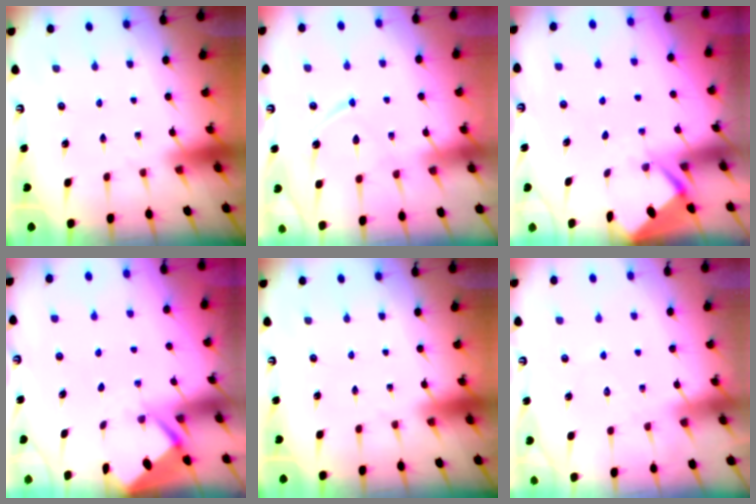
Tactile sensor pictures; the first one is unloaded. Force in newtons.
{"total": 9.1, "press": 9.1, "slide": 0.9}
{"total": 2.6, "press": 2.6, "slide": 0.4}
{"total": 2.6, "press": 2.6, "slide": 0.3}
{"total": 0.0}
{"total": 5.9, "press": 5.8, "slide": 0.7}